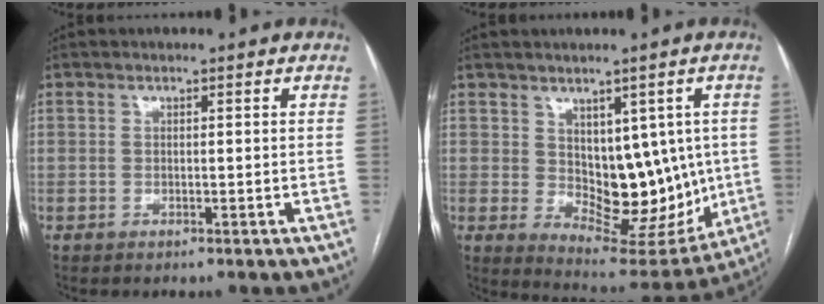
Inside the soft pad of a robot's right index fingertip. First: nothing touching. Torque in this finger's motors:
{"motor_torque": [0.78, 0.43, 0.24, 0.05]}